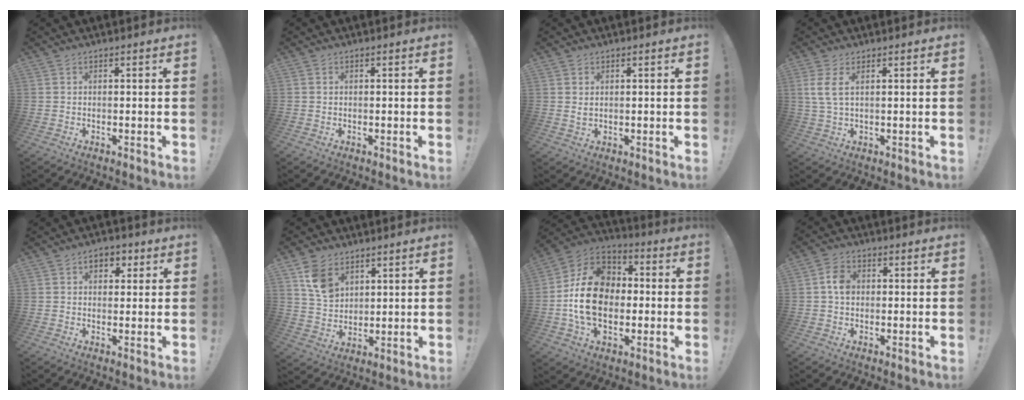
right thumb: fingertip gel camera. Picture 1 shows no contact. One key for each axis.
{"total": 0.6, "fx": 0.4, "fy": 0.5, "fz": -0.2, "tx": 0.003, "ty": 0.003, "tz": 0.007}
{"total": 1.6, "fx": 1.1, "fy": 1.0, "fz": 0.7, "tx": -0.007, "ty": 0.001, "tz": 0.017}
{"total": 4.8, "fx": 1.8, "fy": 1.3, "fz": 4.3, "tx": -0.081, "ty": -0.008, "tz": 0.032}
{"total": 5.1, "fx": 1.8, "fy": 3.7, "fz": 3.1, "tx": -0.033, "ty": 0.002, "tz": 0.028}
{"total": 10.4, "fx": 5.7, "fy": 7.4, "fz": 4.5, "tx": -0.070, "ty": -0.023, "tz": 0.113}
{"total": 19.4, "fx": -1.1, "fy": 14.9, "fz": 12.4, "tx": -0.207, "ty": 0.028, "tz": -0.008}
{"total": 5.4, "fx": 0.3, "fy": 4.2, "fz": 3.4, "tx": -0.049, "ty": 0.009, "tz": 0.006}